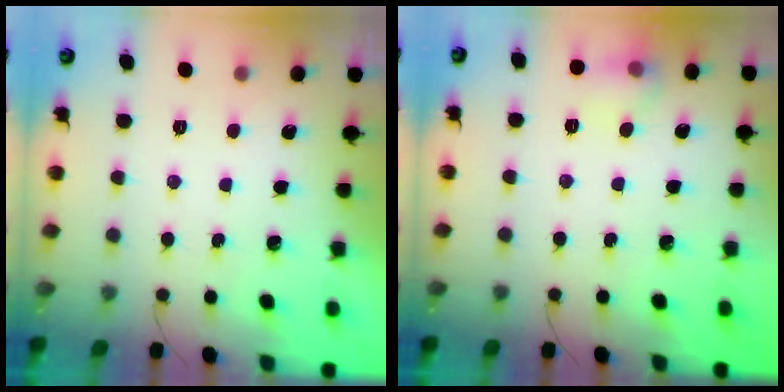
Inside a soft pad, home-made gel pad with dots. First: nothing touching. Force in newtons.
{"total": 6.5, "press": 6.4, "slide": 1.3}